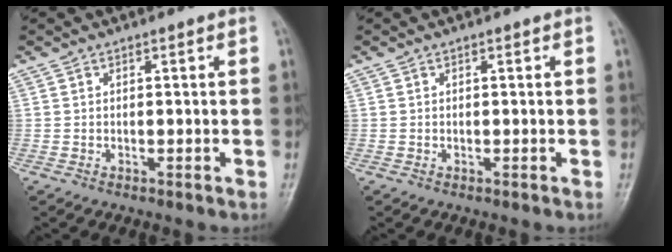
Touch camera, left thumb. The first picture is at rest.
{"total": 0.0}